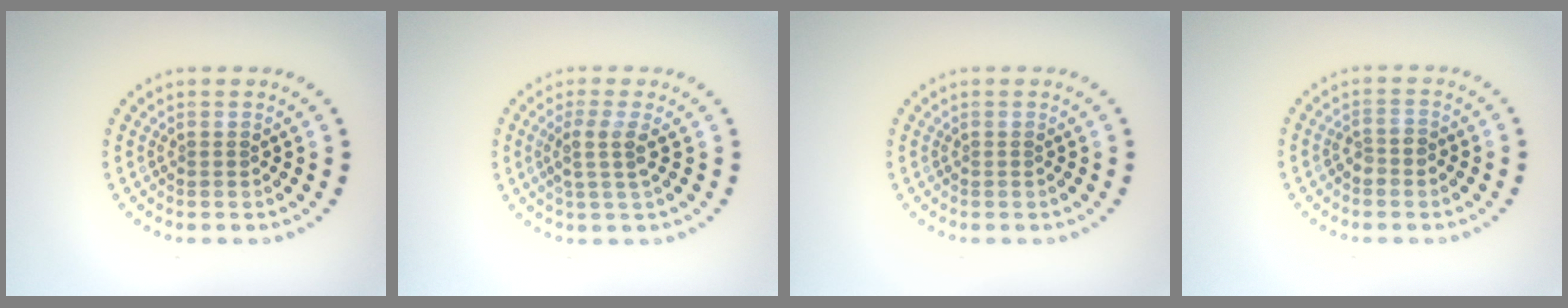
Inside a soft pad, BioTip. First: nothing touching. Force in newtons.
{"total": 2.4, "press": 1.9, "slide": 1.4}
{"total": 0.0}
{"total": 1.4, "press": 1.2, "slide": 0.7}